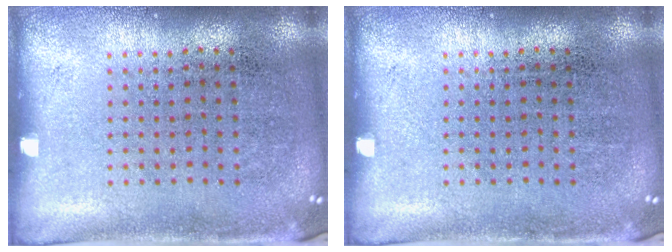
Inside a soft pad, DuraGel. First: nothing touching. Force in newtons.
{"total": 0.0}